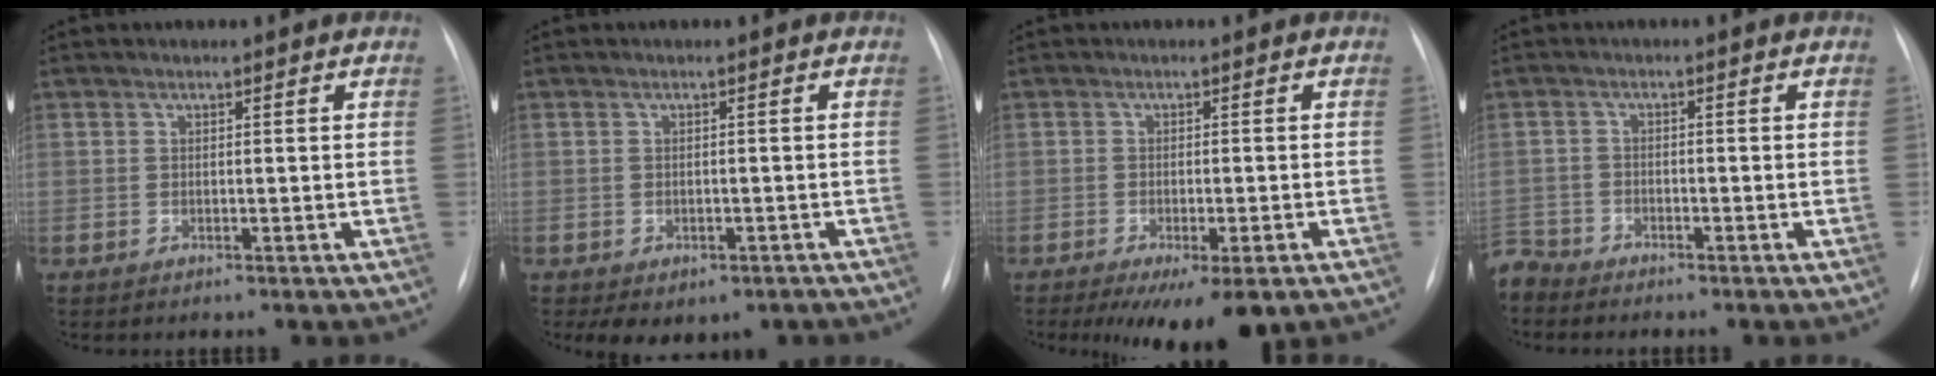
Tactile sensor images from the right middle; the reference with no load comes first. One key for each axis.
{"total": 5.9, "fx": -4.0, "fy": 3.6, "fz": 2.4, "tx": -0.024, "ty": 0.013, "tz": -0.044}
{"total": 8.7, "fx": -5.8, "fy": 2.1, "fz": 6.2, "tx": -0.080, "ty": -0.017, "tz": -0.083}
{"total": 3.3, "fx": -3.2, "fy": 0.5, "fz": -0.5, "tx": 0.014, "ty": -0.010, "tz": -0.062}